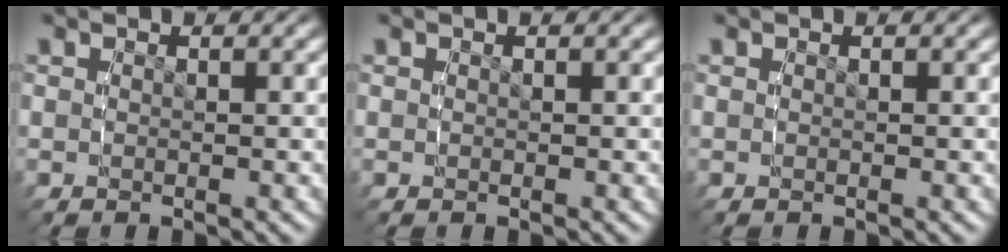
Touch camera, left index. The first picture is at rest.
{"total": 0.0}
{"total": 0.0}